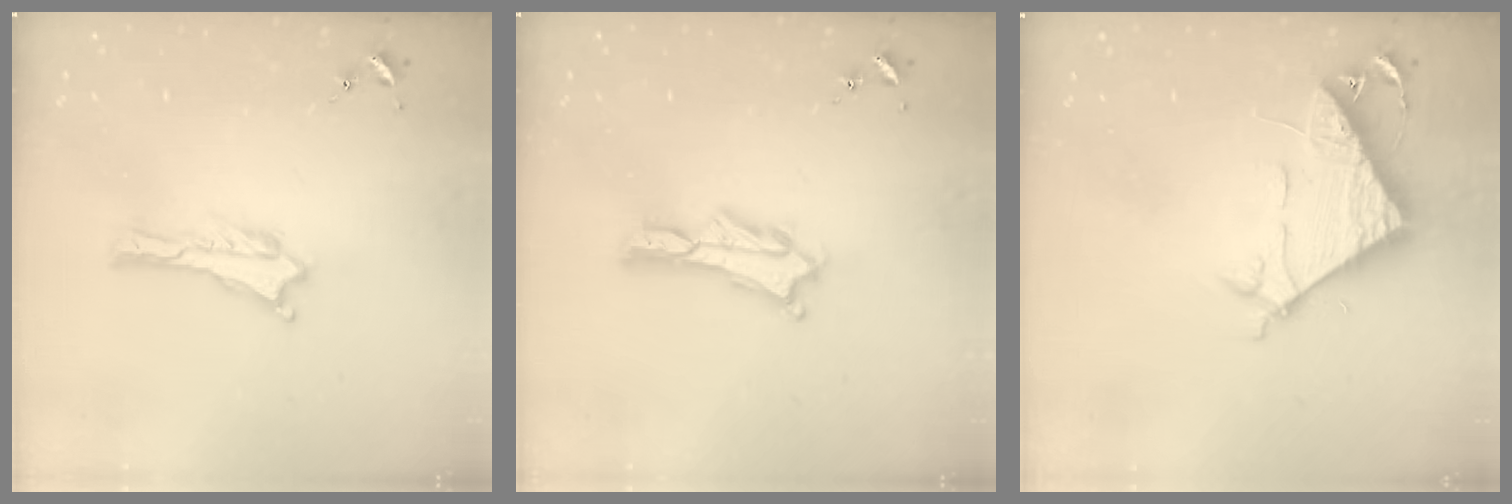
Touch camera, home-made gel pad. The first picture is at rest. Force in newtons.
{"total": 2.0, "press": 2.0, "slide": 0.3}
{"total": 8.1, "press": 8.0, "slide": 0.7}